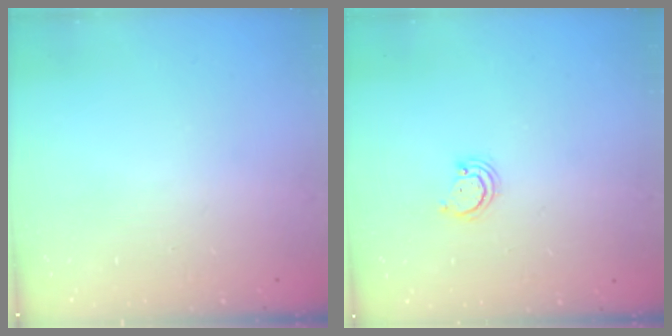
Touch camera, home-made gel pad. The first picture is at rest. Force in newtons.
{"total": 2.6, "press": 2.6, "slide": 0.3}